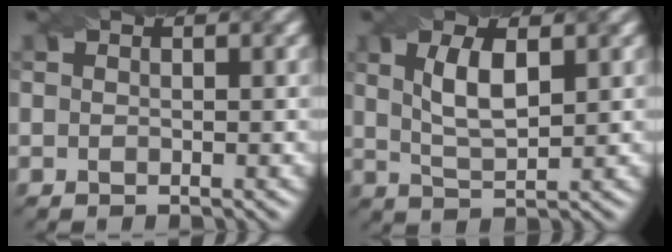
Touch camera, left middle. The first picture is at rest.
{"total": 4.1, "force": [1.3, 1.5, 3.6], "torque": [-0.078, 0.001, 0.027]}